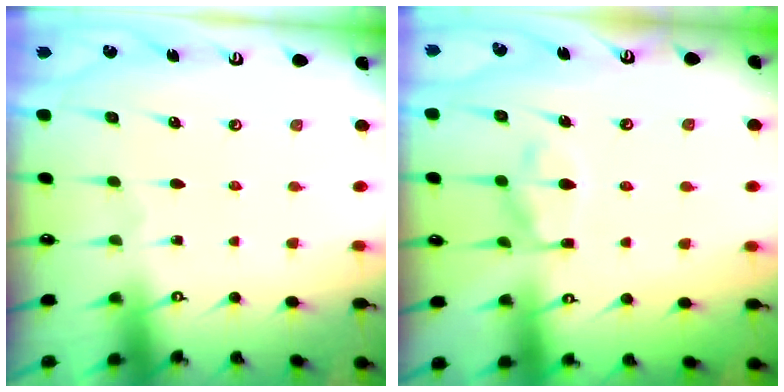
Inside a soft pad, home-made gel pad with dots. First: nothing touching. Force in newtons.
{"total": 10.4, "press": 10.4, "slide": 0.9}